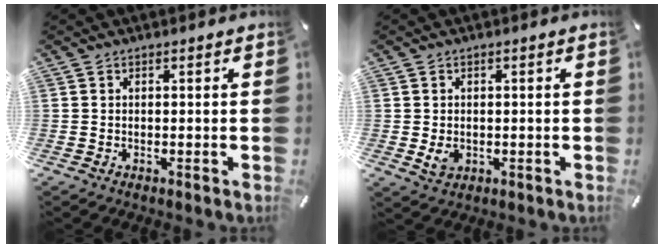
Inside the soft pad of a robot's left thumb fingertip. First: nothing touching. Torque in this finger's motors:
{"motor_torque": [0.50, 1.35, -0.01, 0.05, 0.03]}